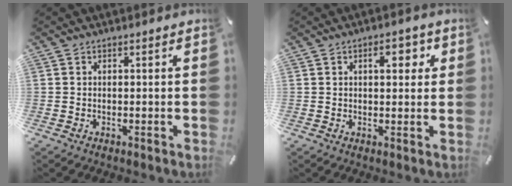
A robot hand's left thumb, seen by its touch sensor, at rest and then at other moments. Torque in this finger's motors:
{"motor_torque": [0.86, 0.92, 0.34, -0.49, 0.12]}